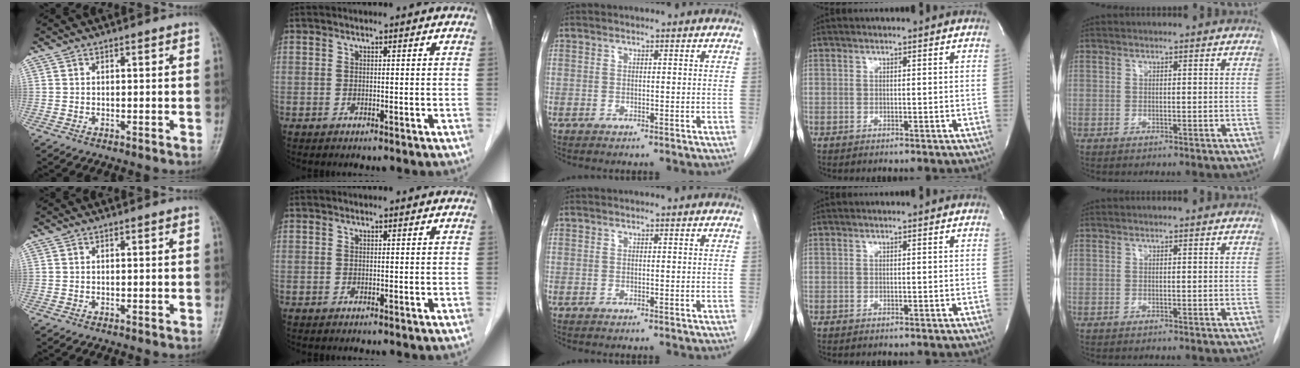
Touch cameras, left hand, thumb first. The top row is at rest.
{}